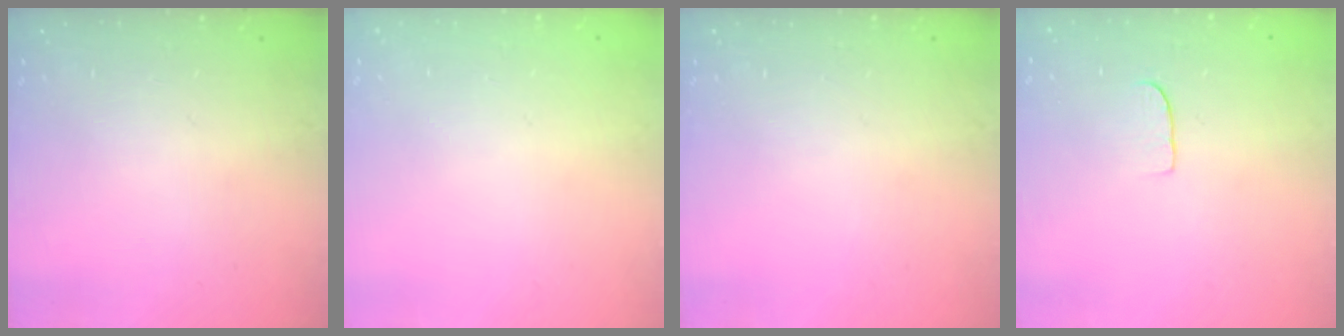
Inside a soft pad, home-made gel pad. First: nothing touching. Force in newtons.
{"total": 0.7, "press": 0.6, "slide": 0.3}
{"total": 0.0}
{"total": 4.5, "press": 4.5, "slide": 0.3}